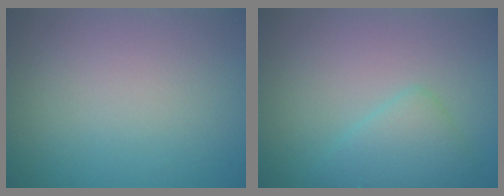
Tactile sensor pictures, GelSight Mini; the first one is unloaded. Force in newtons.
{"total": 3.0, "press": 3.0, "slide": 0.1}